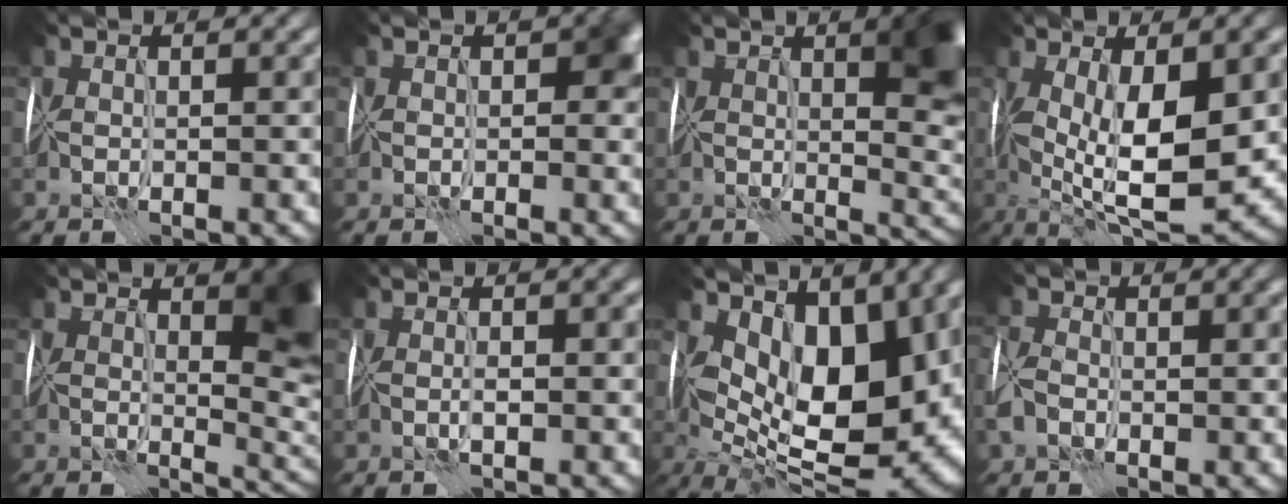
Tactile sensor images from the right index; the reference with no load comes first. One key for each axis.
{"total": 3.6, "fx": 0.2, "fy": 2.5, "fz": 2.5, "tx": -0.026, "ty": 0.001, "tz": -0.002}
{"total": 7.6, "fx": 2.2, "fy": 2.8, "fz": 6.7, "tx": -0.071, "ty": 0.000, "tz": 0.035}
{"total": 11.1, "fx": -0.2, "fy": 4.4, "fz": 10.2, "tx": -0.164, "ty": -0.011, "tz": -0.001}
{"total": 7.4, "fx": 1.8, "fy": 3.4, "fz": 6.3, "tx": -0.070, "ty": -0.007, "tz": 0.032}
{"total": 1.0, "fx": 0.0, "fy": 0.3, "fz": 1.0, "tx": -0.020, "ty": 0.001, "tz": 0.003}
{"total": 13.1, "fx": 2.7, "fy": 6.8, "fz": 10.9, "tx": -0.160, "ty": -0.017, "tz": 0.048}
{"total": 3.1, "fx": -1.0, "fy": 2.3, "fz": 1.9, "tx": -0.040, "ty": 0.009, "tz": -0.029}